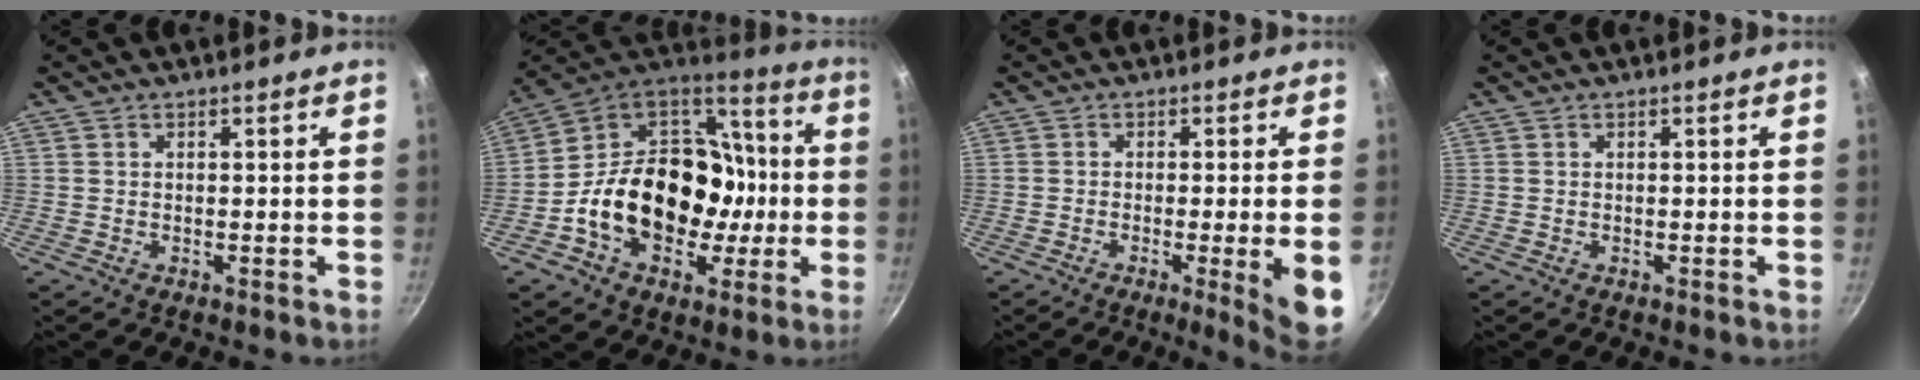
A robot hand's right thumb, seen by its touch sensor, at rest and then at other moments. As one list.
[{"total": 25.4, "force": [-4.2, 19.1, 16.3], "torque": [-0.245, 0.059, -0.061]}, {"total": 7.8, "force": [-2.1, 0.3, 7.5], "torque": [-0.102, -0.001, -0.027]}, {"total": 0.0}]